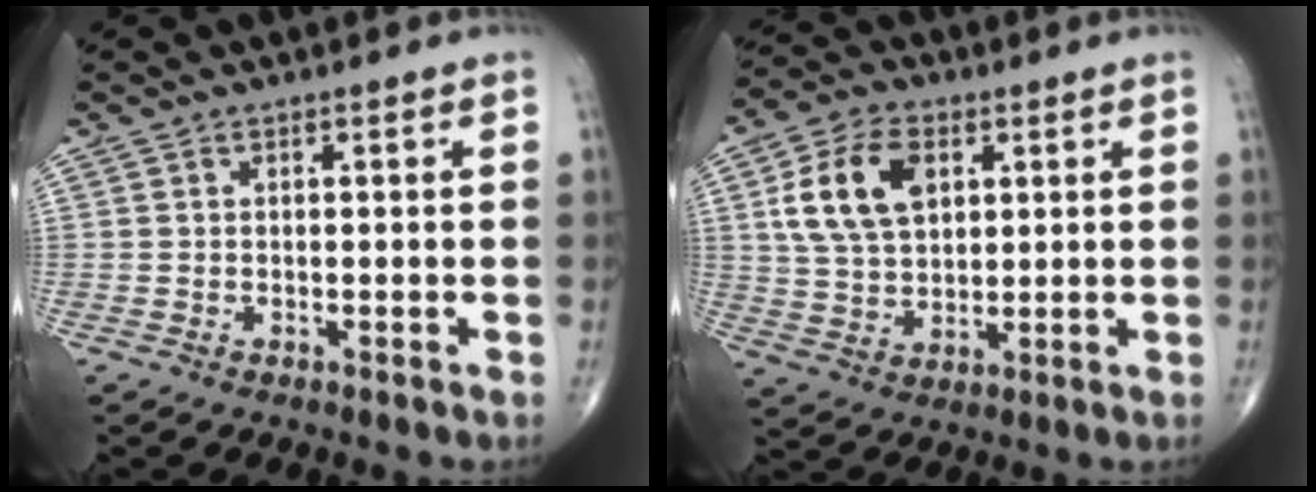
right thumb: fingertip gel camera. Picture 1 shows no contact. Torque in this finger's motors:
{"motor_torque": [0.50, 2.05, 0.39, -0.12, 0.06]}